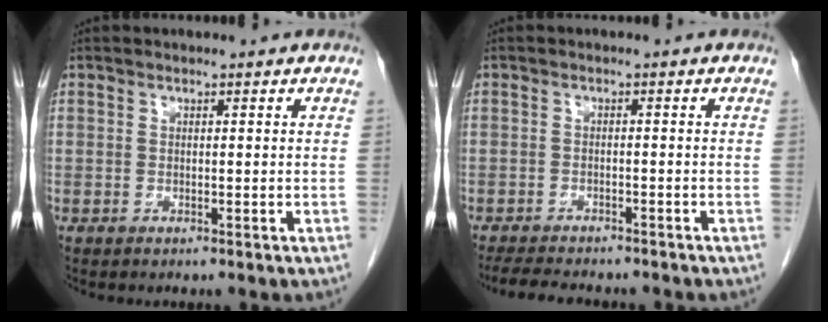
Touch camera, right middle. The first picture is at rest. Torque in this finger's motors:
{"motor_torque": [0.07, -0.03, 0.01, 0.01]}